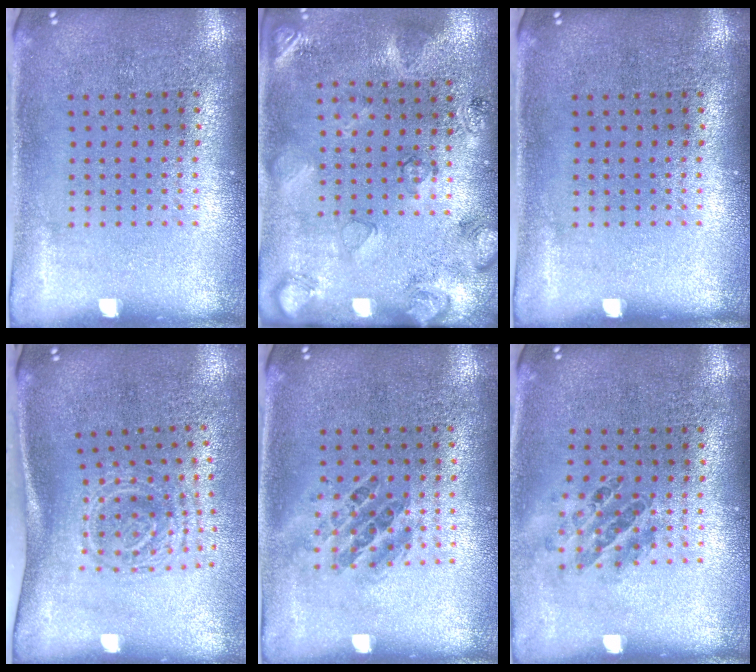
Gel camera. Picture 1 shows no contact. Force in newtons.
{"total": 2.6, "press": 1.7, "slide": 2.0}
{"total": 0.0}
{"total": 1.7, "press": 1.2, "slide": 1.2}
{"total": 0.9, "press": 0.8, "slide": 0.4}
{"total": 0.9, "press": 0.9, "slide": 0.3}